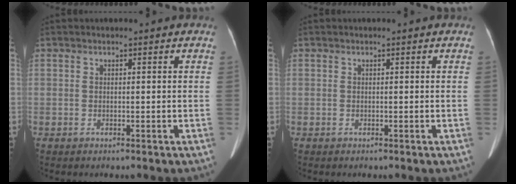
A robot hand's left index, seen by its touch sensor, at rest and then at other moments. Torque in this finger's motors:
{"motor_torque": [0.04, -0.06, 0.07, 0.01]}